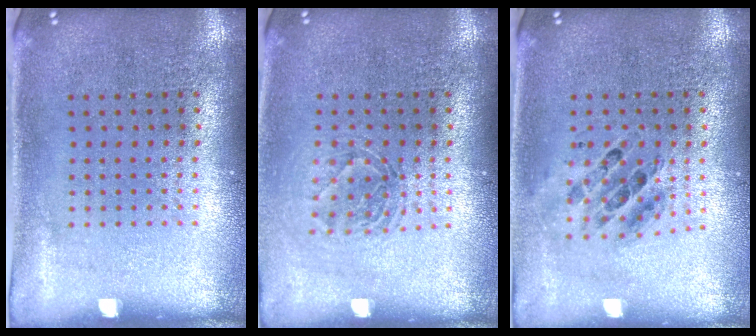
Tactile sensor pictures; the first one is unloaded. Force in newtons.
{"total": 1.3, "press": 1.1, "slide": 0.6}
{"total": 0.7, "press": 0.7, "slide": 0.1}